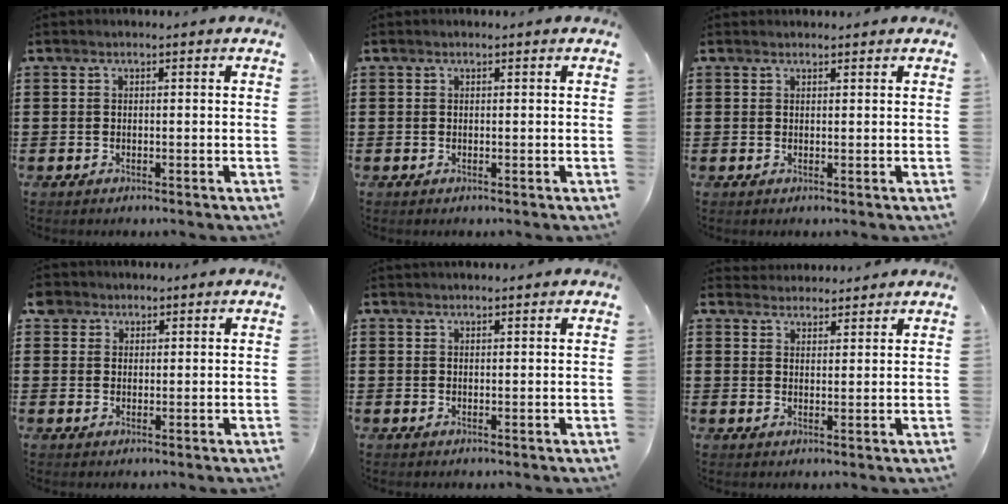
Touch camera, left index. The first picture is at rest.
{"total": 0.0}
{"total": 0.7, "force": [0.7, 0.1, 0.1], "torque": [-0.003, 0.000, 0.015]}
{"total": 2.6, "force": [1.8, 1.9, 0.1], "torque": [-0.013, 0.011, 0.035]}
{"total": 1.0, "force": [1.0, 0.0, 0.2], "torque": [-0.004, -0.001, 0.020]}
{"total": 2.6, "force": [2.6, 0.4, -0.4], "torque": [0.000, -0.005, 0.050]}